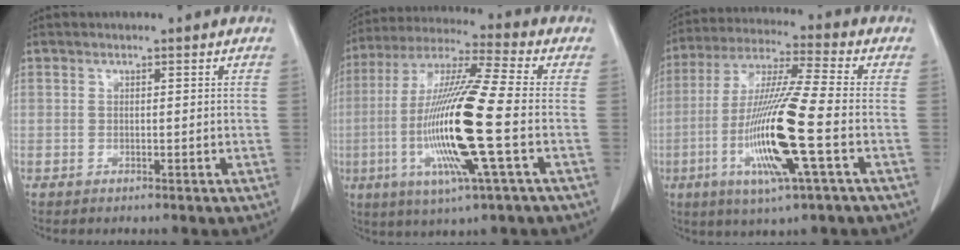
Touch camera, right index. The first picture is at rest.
{"total": 18.4, "force": [-3.6, 0.4, 18.1], "torque": [-0.373, -0.012, -0.074]}
{"total": 16.3, "force": [-4.4, 0.2, 15.7], "torque": [-0.321, -0.017, -0.087]}